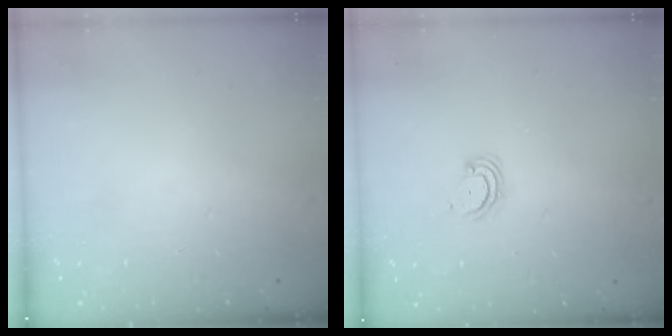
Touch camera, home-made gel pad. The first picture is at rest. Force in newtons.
{"total": 3.5, "press": 3.4, "slide": 0.4}